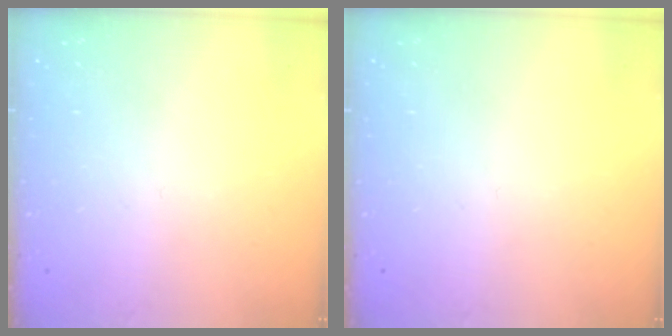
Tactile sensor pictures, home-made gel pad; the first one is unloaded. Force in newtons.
{"total": 0.0}